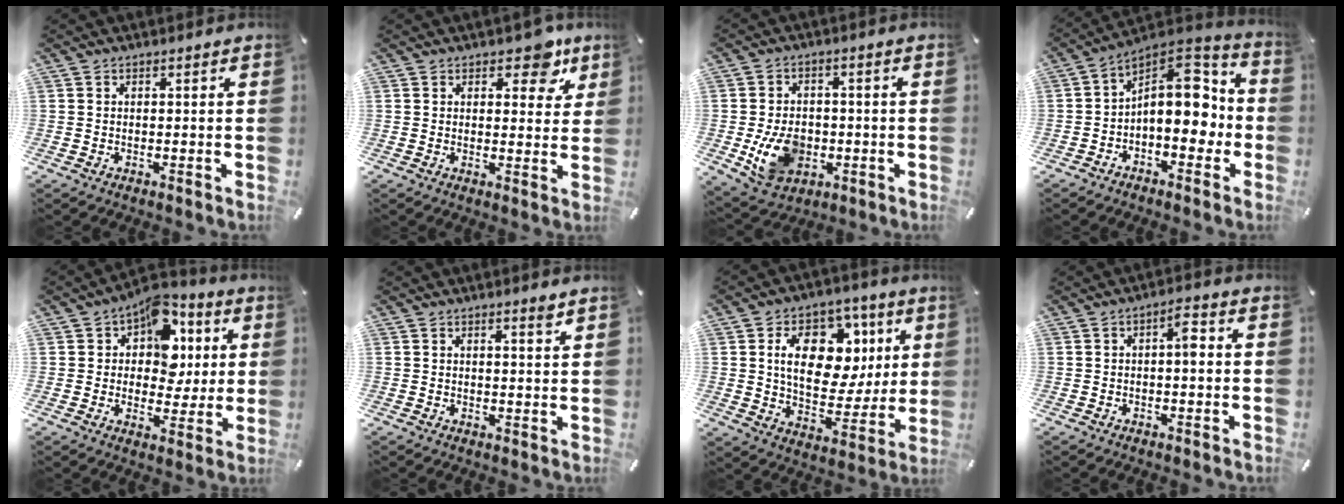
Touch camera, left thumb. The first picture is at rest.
{"total": 7.6, "force": [4.9, 4.0, 4.2], "torque": [-0.024, -0.032, 0.076]}
{"total": 10.7, "force": [-2.2, 8.4, 6.3], "torque": [-0.126, 0.004, -0.039]}
{"total": 13.9, "force": [0.0, 8.5, 11.1], "torque": [-0.145, -0.013, -0.007]}
{"total": 12.5, "force": [4.9, 9.3, 6.7], "torque": [-0.095, -0.034, 0.088]}
{"total": 2.1, "force": [1.5, 0.1, 1.4], "torque": [-0.021, -0.005, 0.025]}
{"total": 17.5, "force": [5.7, 12.0, 11.4], "torque": [-0.173, -0.009, 0.104]}
{"total": 4.4, "force": [-0.1, 1.5, 4.2], "torque": [-0.063, 0.011, -0.010]}